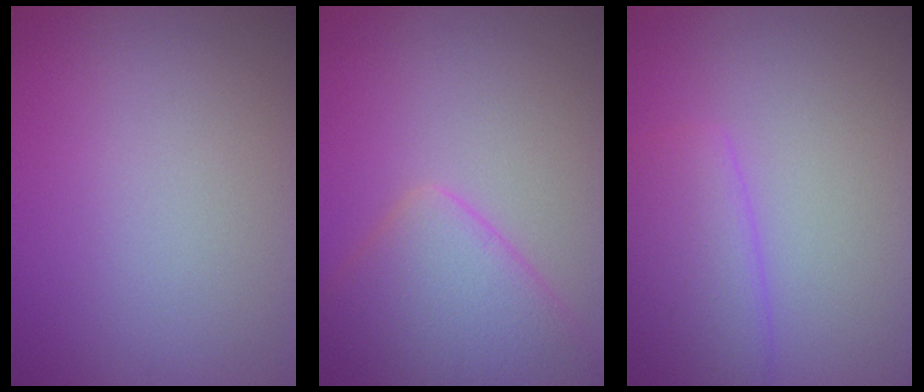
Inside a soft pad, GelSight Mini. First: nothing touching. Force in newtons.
{"total": 6.9, "press": 6.9, "slide": 0.5}
{"total": 4.1, "press": 4.1, "slide": 0.2}